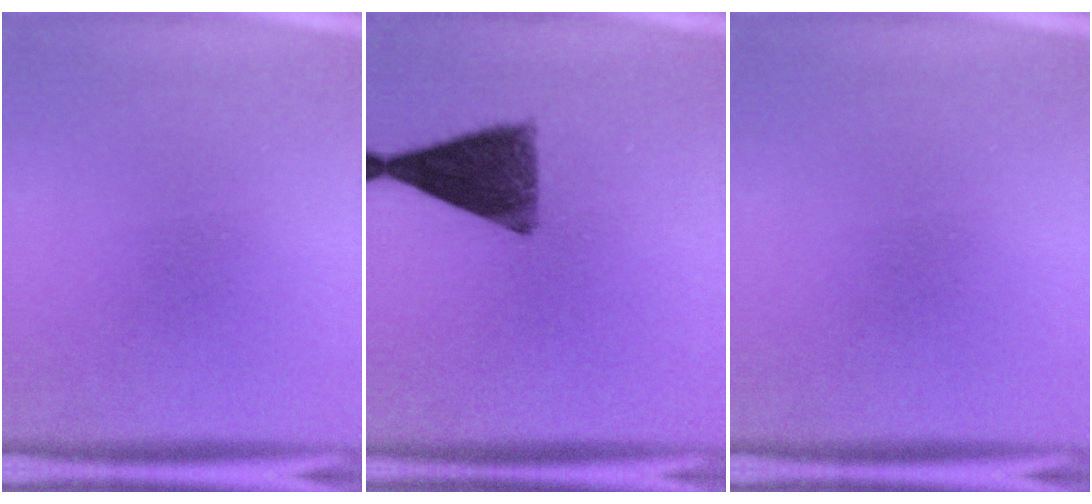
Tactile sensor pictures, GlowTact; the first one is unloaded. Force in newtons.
{"total": 10.3}
{"total": 0.0}